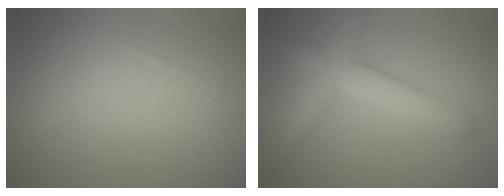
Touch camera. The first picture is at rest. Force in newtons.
{"total": 4.4, "press": 4.4, "slide": 0.1}